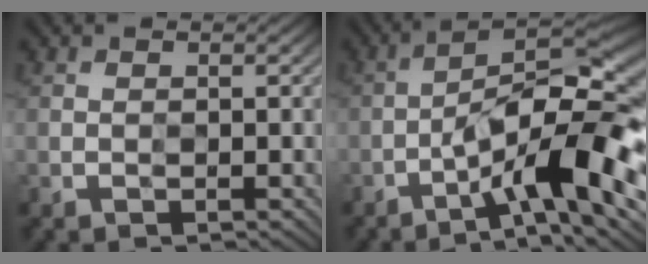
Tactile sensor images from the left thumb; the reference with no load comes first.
{"total": 14.2, "force": [-5.8, 3.9, 12.4], "torque": [-0.194, 0.011, -0.096]}